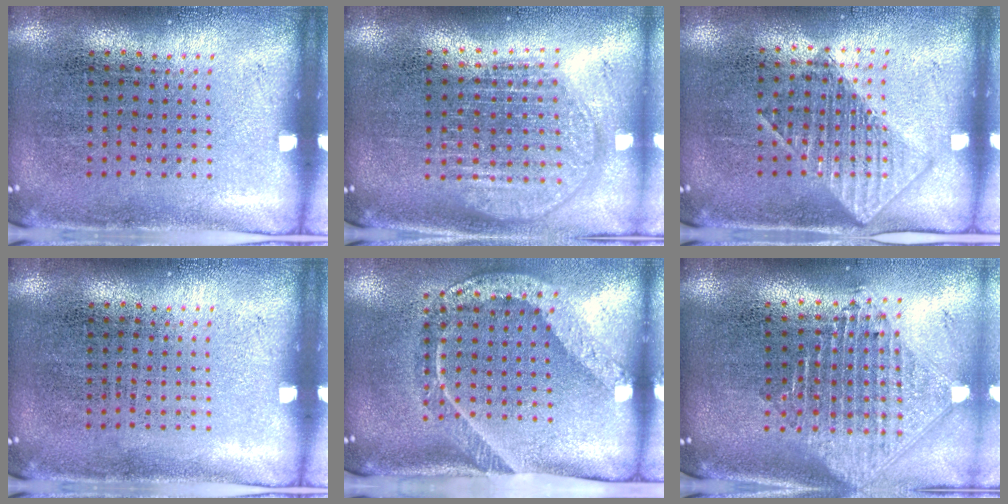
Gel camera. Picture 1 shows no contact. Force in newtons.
{"total": 1.8, "press": 1.5, "slide": 0.9}
{"total": 1.4, "press": 1.3, "slide": 0.5}
{"total": 0.0}
{"total": 2.1, "press": 1.5, "slide": 1.5}
{"total": 2.3, "press": 1.8, "slide": 1.4}